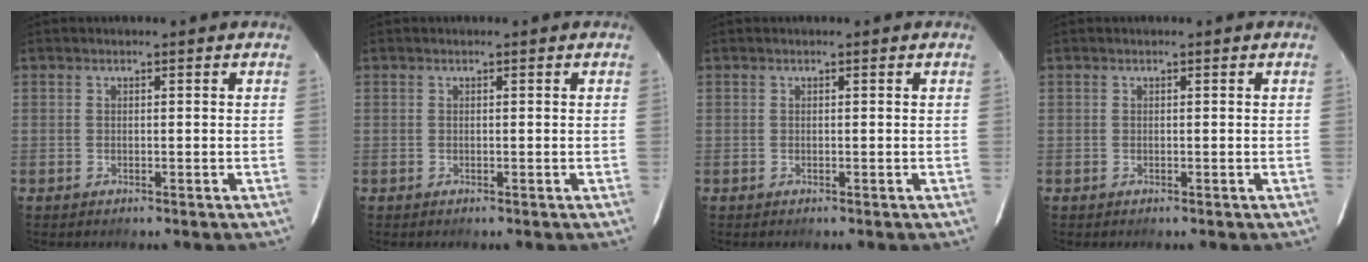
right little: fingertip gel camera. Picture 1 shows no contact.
{"total": 0.0}
{"total": 0.0}
{"total": 0.0}